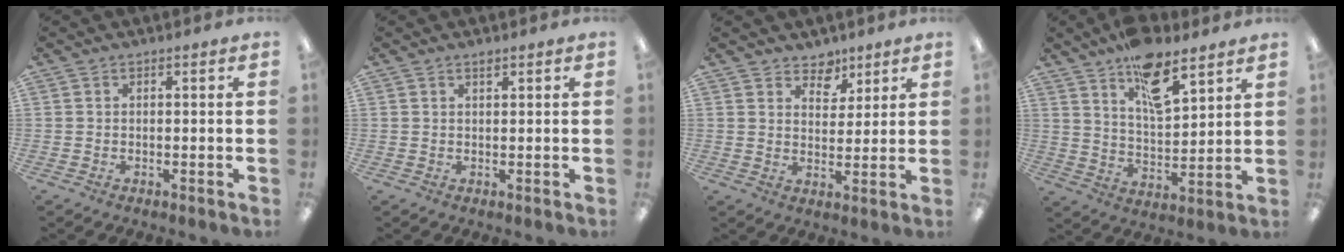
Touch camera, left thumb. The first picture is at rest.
{"total": 1.0, "force": [0.8, 0.2, 0.4], "torque": [-0.011, 0.001, 0.016]}
{"total": 5.6, "force": [4.5, 3.3, 0.5], "torque": [0.002, -0.031, 0.079]}
{"total": 13.0, "force": [9.0, 5.1, 7.8], "torque": [-0.118, -0.046, 0.157]}